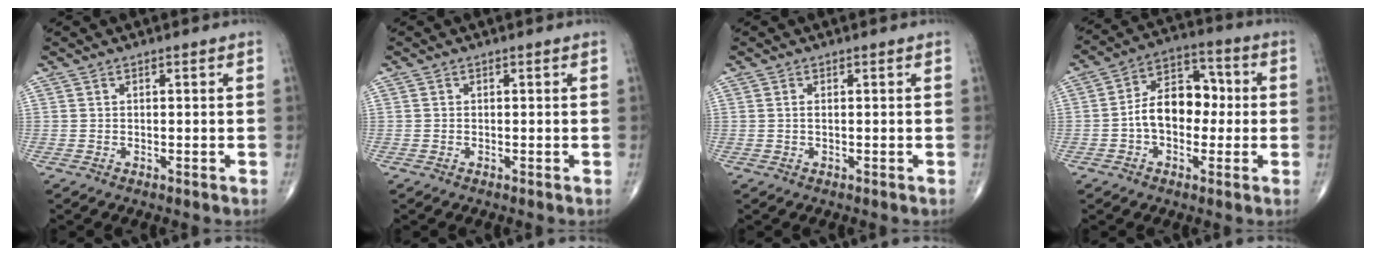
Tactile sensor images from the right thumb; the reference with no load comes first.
{"total": 0.0}
{"total": 0.7, "force": [0.1, 0.2, 0.6], "torque": [-0.017, 0.000, 0.002]}
{"total": 11.5, "force": [-0.8, 7.8, 8.5], "torque": [-0.109, 0.041, -0.026]}